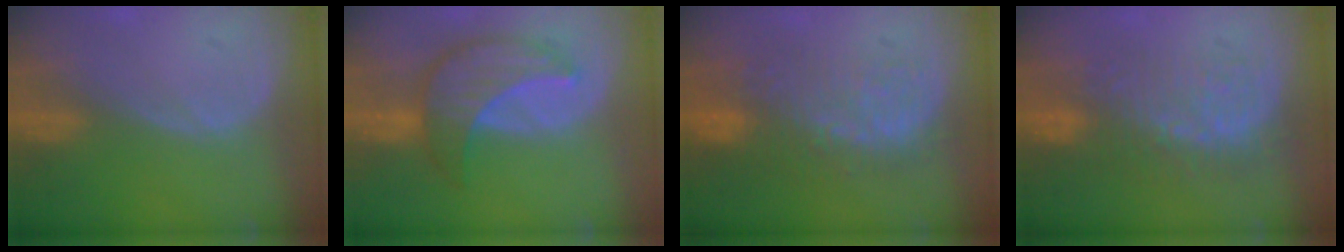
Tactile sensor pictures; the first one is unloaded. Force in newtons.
{"total": 7.8, "press": 7.5, "slide": 2.2}
{"total": 10.2, "press": 9.1, "slide": 4.7}
{"total": 8.8, "press": 8.4, "slide": 2.5}